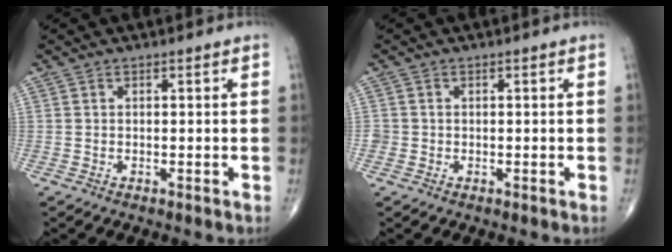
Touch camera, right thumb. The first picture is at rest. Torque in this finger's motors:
{"motor_torque": [0.18, -0.04, 0.40, -0.04, 0.01]}